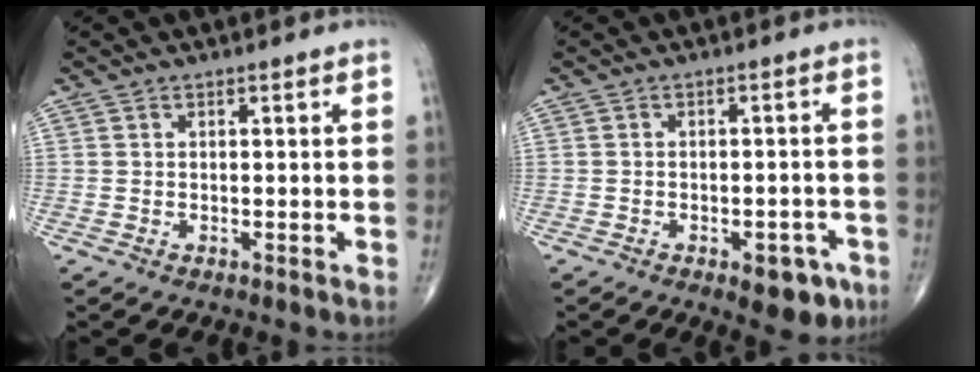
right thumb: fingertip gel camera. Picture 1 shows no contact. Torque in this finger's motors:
{"motor_torque": [0.44, 0.45, 0.06, -0.64, 0.00]}